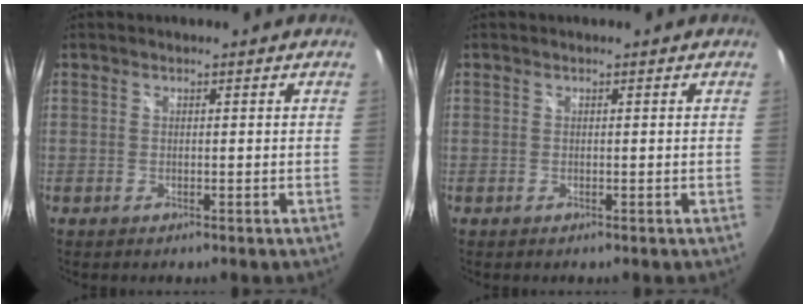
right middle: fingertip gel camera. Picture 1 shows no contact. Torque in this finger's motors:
{"motor_torque": [0.00, 0.00, 0.00, 0.00]}